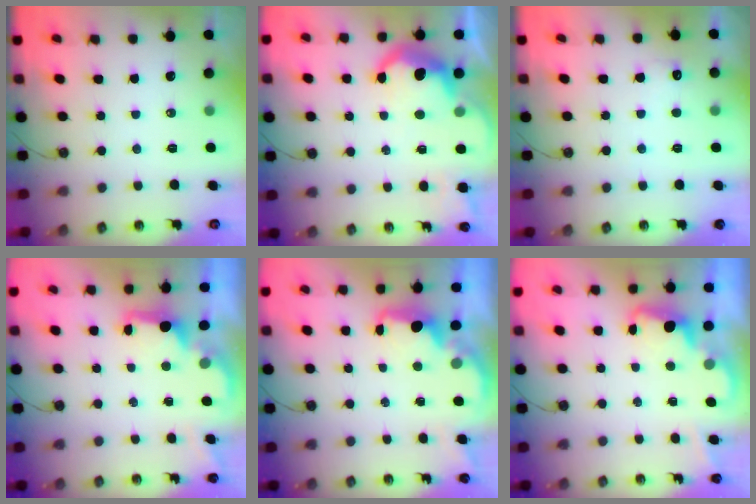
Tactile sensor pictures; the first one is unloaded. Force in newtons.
{"total": 11.7, "press": 11.6, "slide": 0.9}
{"total": 5.9, "press": 5.7, "slide": 1.3}
{"total": 2.1, "press": 1.9, "slide": 0.8}
{"total": 2.2, "press": 2.0, "slide": 0.7}
{"total": 2.3, "press": 2.3, "slide": 0.6}